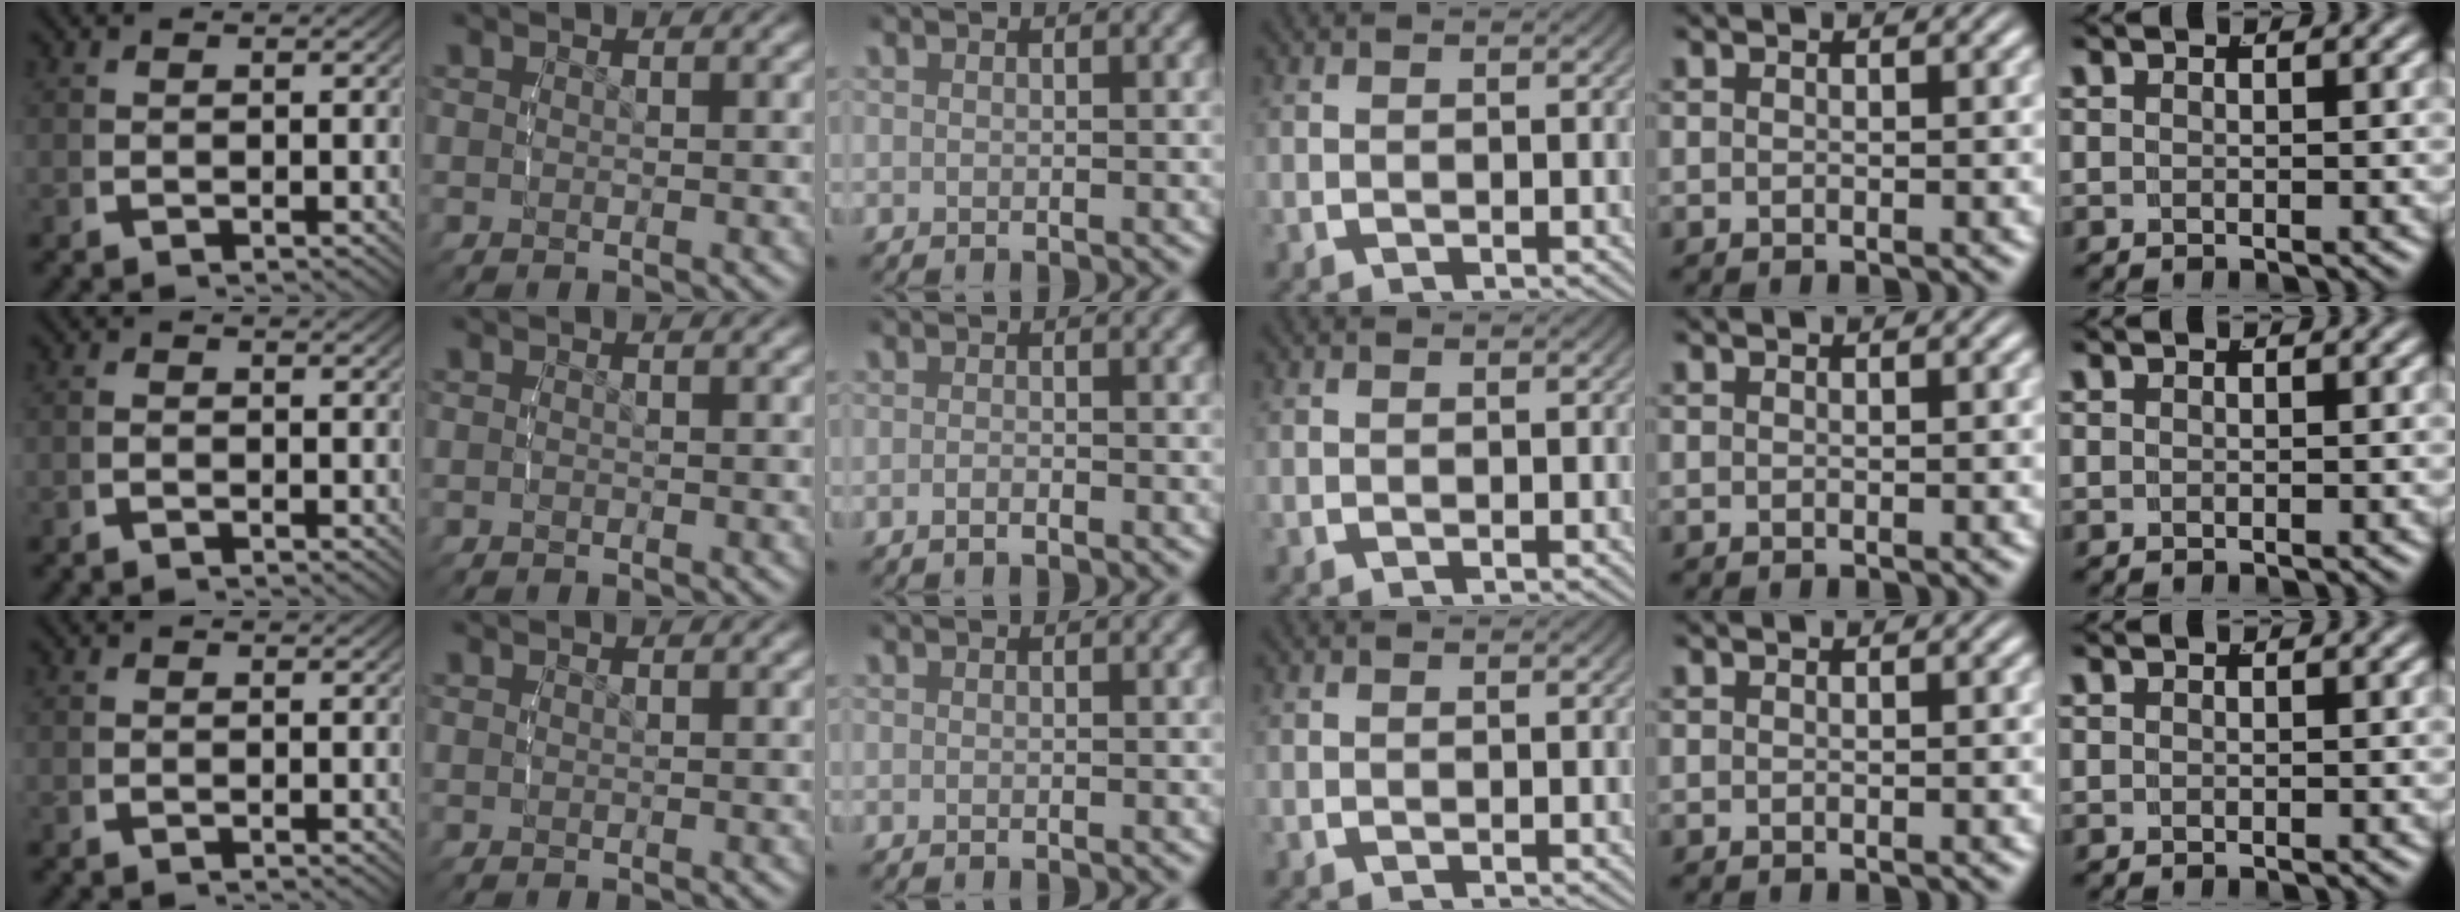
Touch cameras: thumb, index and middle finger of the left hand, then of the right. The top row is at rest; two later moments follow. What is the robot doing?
{"motion": "lift_and_place", "object": "cloth"}